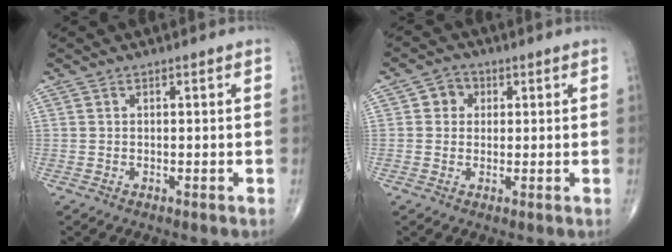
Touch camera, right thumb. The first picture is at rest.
{"total": 3.5, "force": [0.8, 3.1, 1.3], "torque": [0.003, 0.005, 0.006]}